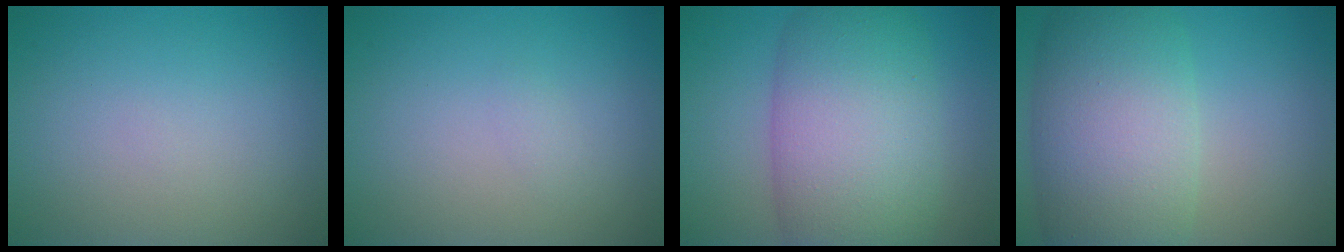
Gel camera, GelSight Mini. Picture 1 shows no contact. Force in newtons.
{"total": 0.5, "press": 0.5, "slide": 0.0}
{"total": 11.3, "press": 11.3, "slide": 0.3}
{"total": 10.4, "press": 10.3, "slide": 0.4}